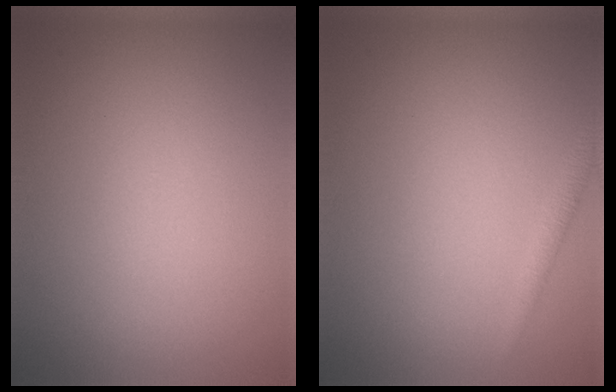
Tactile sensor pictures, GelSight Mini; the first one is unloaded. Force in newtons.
{"total": 1.4, "press": 1.4, "slide": 0.0}